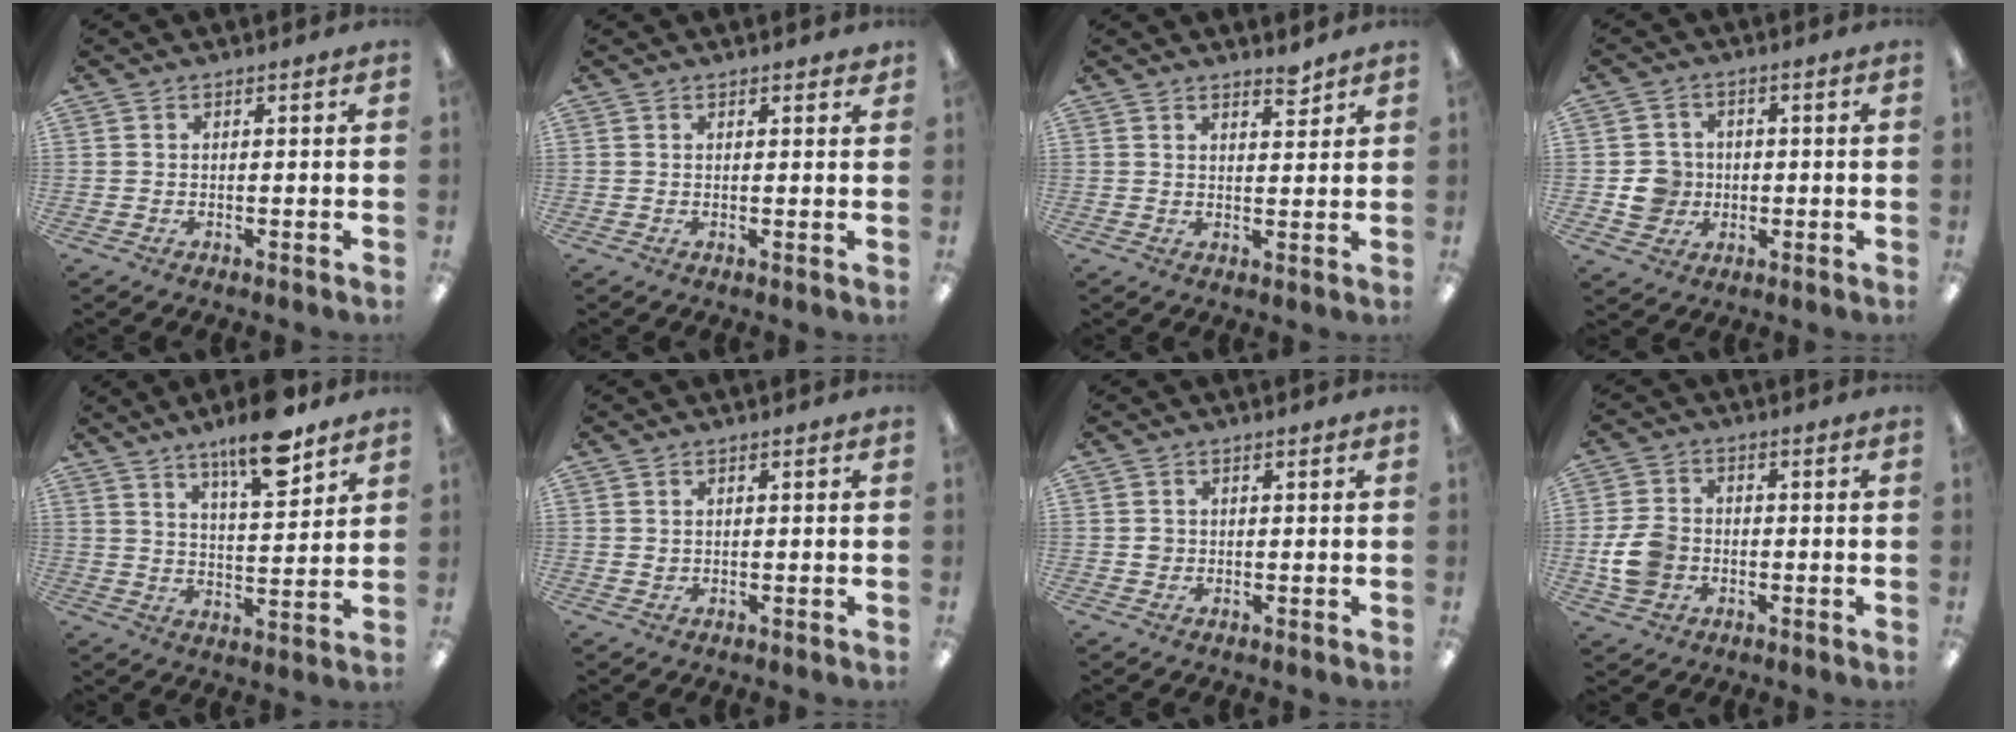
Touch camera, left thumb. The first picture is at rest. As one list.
[{"total": 1.2, "force": [1.0, 0.3, 0.5], "torque": [-0.002, -0.003, 0.017]}, {"total": 3.3, "force": [3.0, 0.7, 1.3], "torque": [-0.005, -0.022, 0.048]}, {"total": 6.0, "force": [-0.8, 5.8, 1.5], "torque": [-0.018, 0.013, -0.010]}, {"total": 12.4, "force": [9.3, 3.1, 7.7], "torque": [-0.114, -0.053, 0.155]}, {"total": 0.8, "force": [0.4, 0.6, 0.2], "torque": [-0.005, 0.003, 0.008]}, {"total": 1.3, "force": [0.1, 1.3, 0.4], "torque": [-0.009, 0.005, 0.001]}, {"total": 8.2, "force": [-1.5, 6.5, 4.8], "torque": [-0.113, 0.012, -0.027]}]